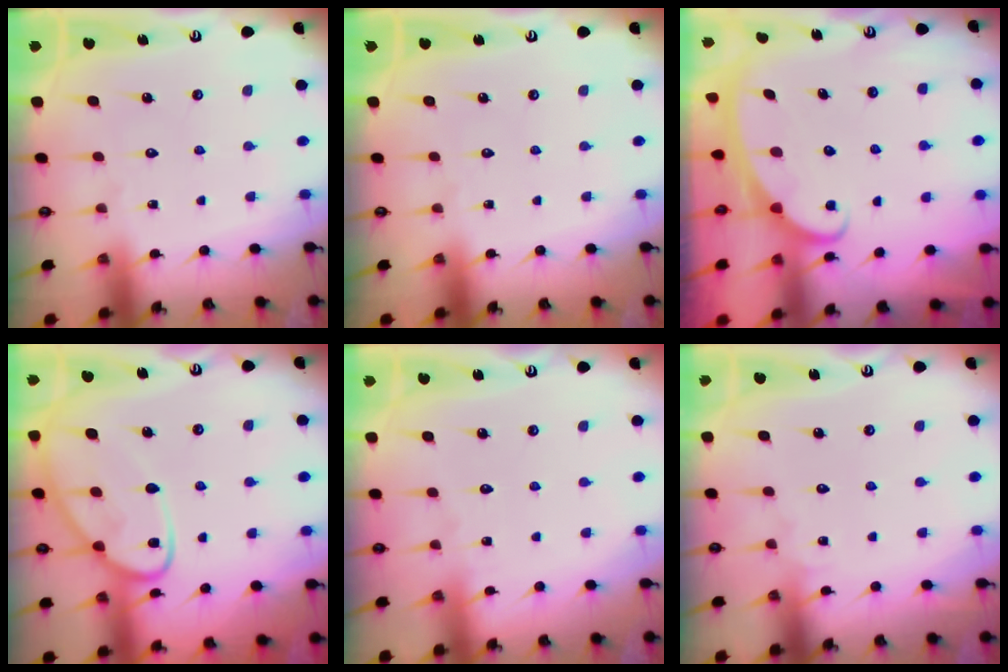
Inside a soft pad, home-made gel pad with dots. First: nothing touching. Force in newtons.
{"total": 0.0}
{"total": 2.5, "press": 2.5, "slide": 0.4}
{"total": 12.4, "press": 12.3, "slide": 1.2}
{"total": 2.4, "press": 2.4, "slide": 0.3}
{"total": 2.7, "press": 2.7, "slide": 0.3}